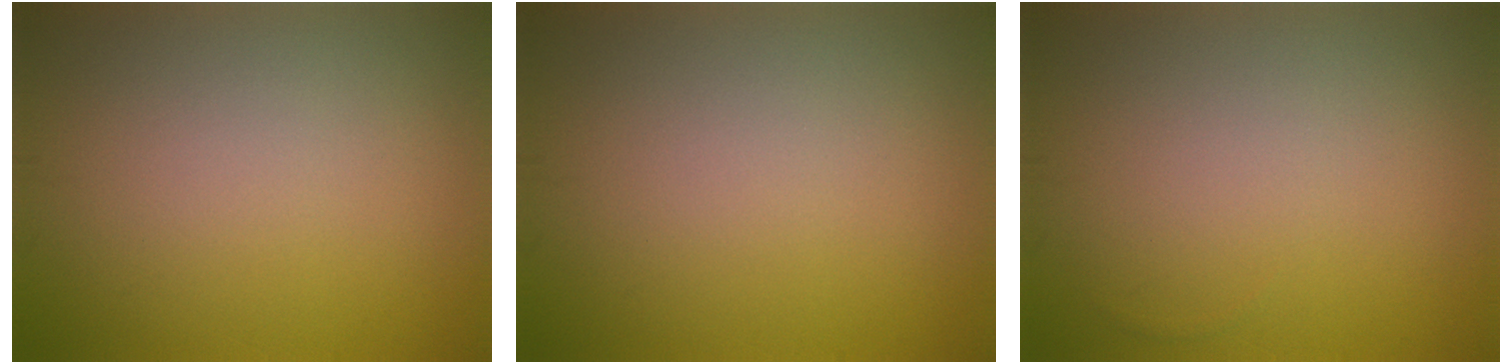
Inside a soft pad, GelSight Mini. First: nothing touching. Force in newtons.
{"total": 0.0}
{"total": 0.0}